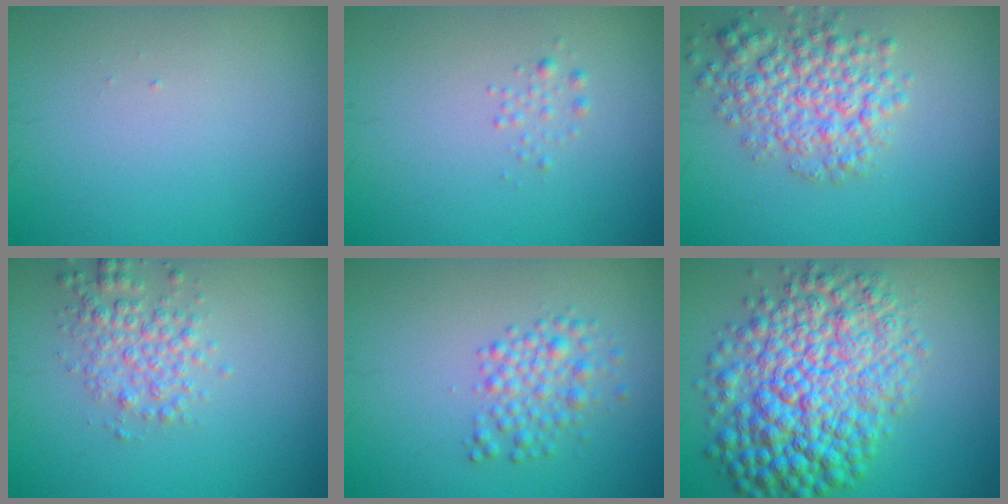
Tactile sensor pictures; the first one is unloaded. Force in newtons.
{"total": 0.8, "press": 0.8, "slide": 0.0}
{"total": 4.9, "press": 4.9, "slide": 0.2}
{"total": 2.8, "press": 2.8, "slide": 0.0}
{"total": 2.7, "press": 2.7, "slide": 0.1}
{"total": 10.8, "press": 10.8, "slide": 0.2}